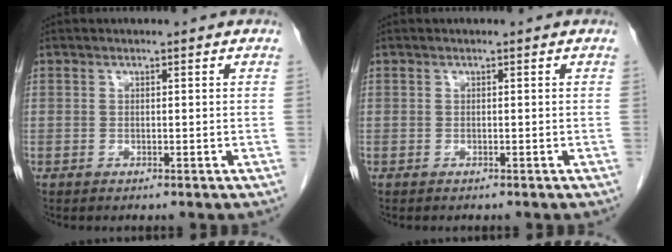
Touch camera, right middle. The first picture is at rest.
{"total": 1.1, "force": [-0.9, 0.3, 0.3], "torque": [-0.010, -0.002, -0.013]}